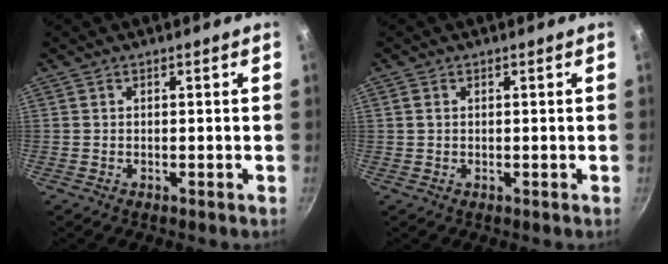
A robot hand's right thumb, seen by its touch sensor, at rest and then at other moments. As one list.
[{"total": 1.1, "force": [0.4, 0.8, 0.6], "torque": [-0.012, 0.002, 0.005]}]